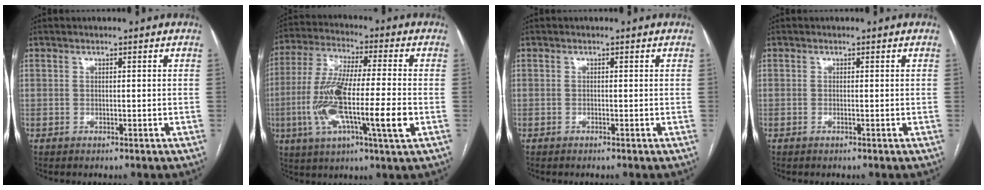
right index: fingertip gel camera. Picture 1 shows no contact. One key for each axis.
{"total": 15.7, "fx": -3.5, "fy": 1.4, "fz": 15.2, "tx": -0.296, "ty": -0.007, "tz": -0.066}
{"total": 0.0}
{"total": 0.0}